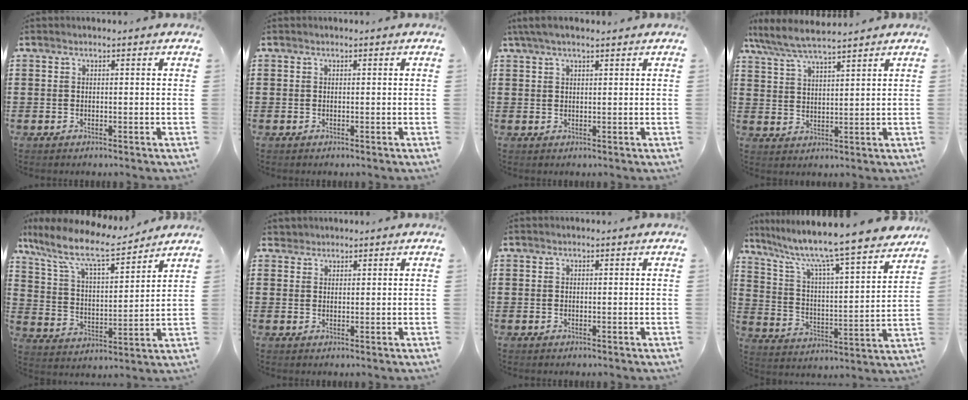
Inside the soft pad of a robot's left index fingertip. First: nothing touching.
{"total": 0.0}
{"total": 2.6, "force": [1.8, 0.5, 1.8], "torque": [-0.037, 0.005, 0.033]}
{"total": 6.0, "force": [5.4, 0.6, 2.6], "torque": [-0.067, -0.019, 0.096]}
{"total": 9.3, "force": [7.5, 1.7, 5.3], "torque": [-0.132, -0.037, 0.125]}
{"total": 1.5, "force": [1.4, 0.6, -0.1], "torque": [-0.001, 0.003, 0.029]}
{"total": 0.0}
{"total": 9.2, "force": [7.9, -0.2, 4.7], "torque": [-0.123, -0.065, 0.125]}